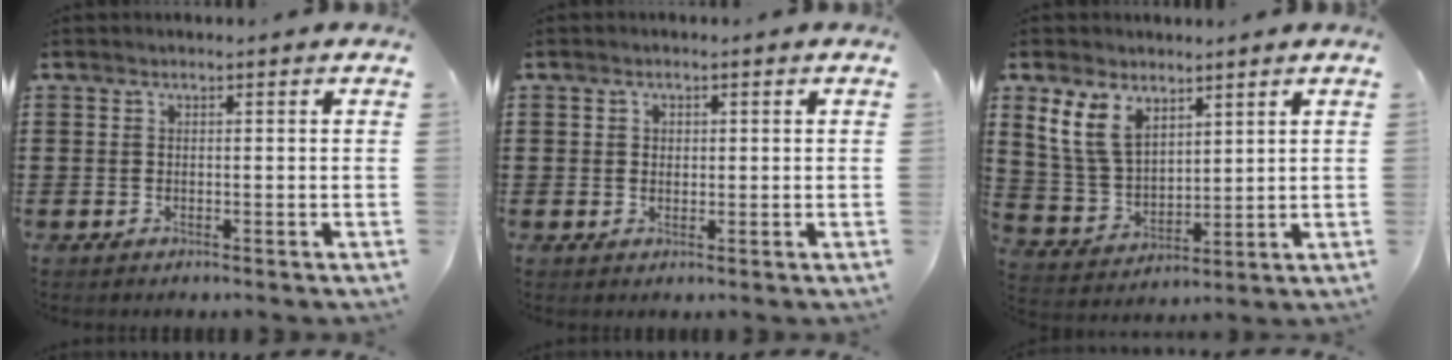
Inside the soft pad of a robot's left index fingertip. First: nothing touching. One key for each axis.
{"total": 1.2, "fx": 0.4, "fy": 1.0, "fz": 0.4, "tx": -0.011, "ty": 0.005, "tz": 0.007}
{"total": 8.3, "fx": 5.2, "fy": 5.0, "fz": 4.3, "tx": -0.114, "ty": 0.001, "tz": 0.099}